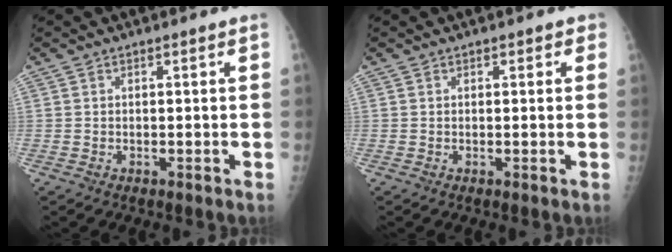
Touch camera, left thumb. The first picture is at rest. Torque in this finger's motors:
{"motor_torque": [0.08, -0.02, -0.28, -0.14, -0.02]}